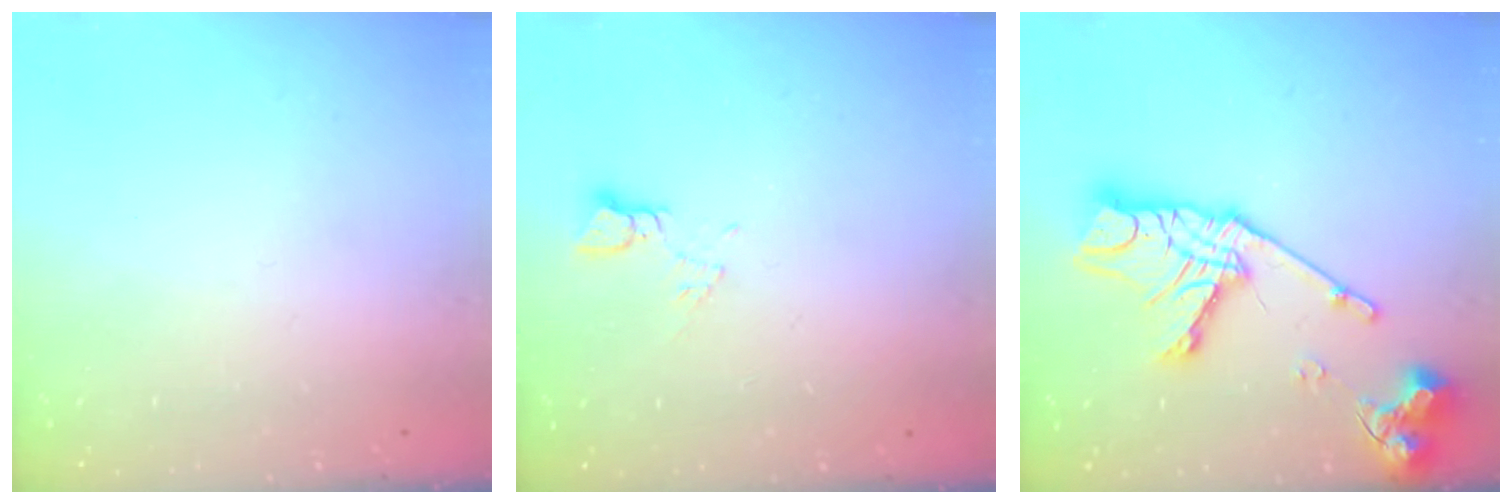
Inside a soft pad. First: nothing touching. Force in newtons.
{"total": 2.5, "press": 2.5, "slide": 0.3}
{"total": 19.3, "press": 19.3, "slide": 1.7}